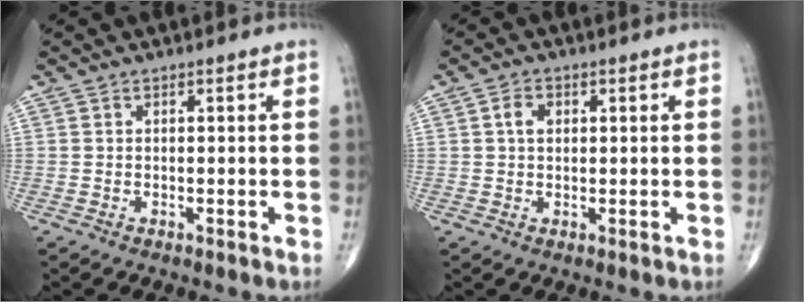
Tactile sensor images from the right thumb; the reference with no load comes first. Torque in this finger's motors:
{"motor_torque": [-0.26, 0.26, 0.19, 0.18, 0.03]}